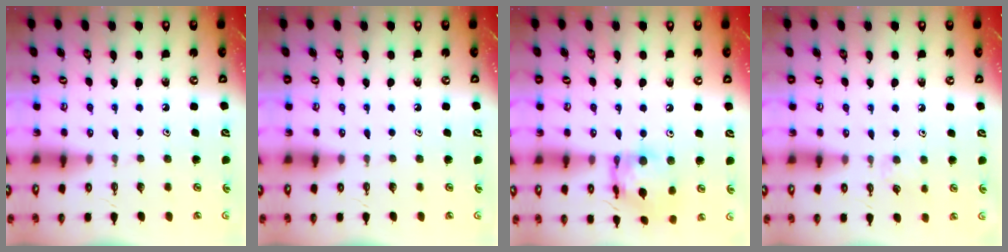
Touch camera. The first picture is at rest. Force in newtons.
{"total": 0.0}
{"total": 13.4, "press": 13.4, "slide": 1.3}
{"total": 3.5, "press": 3.5, "slide": 0.5}